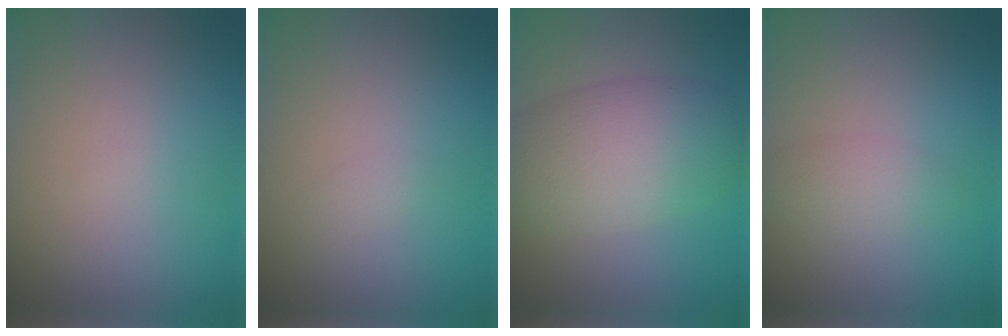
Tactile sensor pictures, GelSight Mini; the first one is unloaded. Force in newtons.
{"total": 0.5, "press": 0.5, "slide": 0.0}
{"total": 7.3, "press": 7.3, "slide": 0.4}
{"total": 1.9, "press": 1.9, "slide": 0.1}